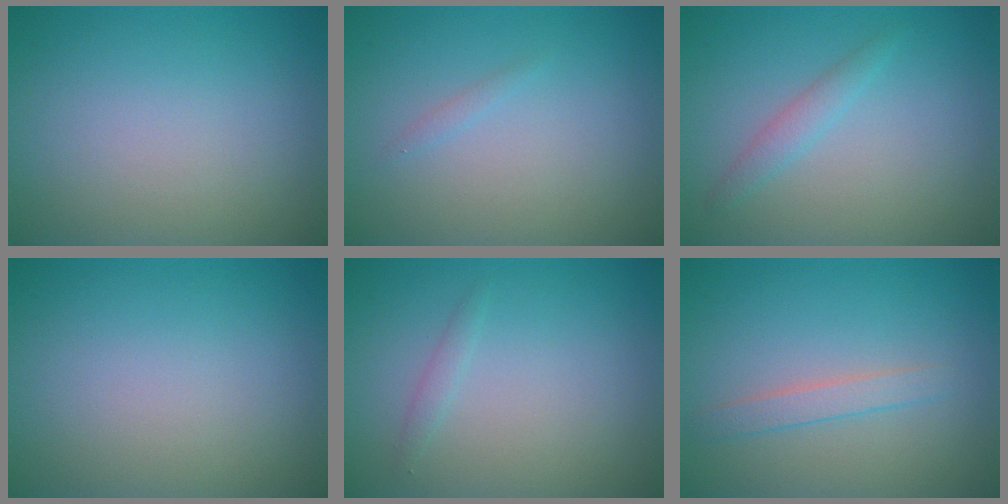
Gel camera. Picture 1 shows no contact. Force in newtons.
{"total": 1.1, "press": 1.1, "slide": 0.2}
{"total": 1.4, "press": 1.4, "slide": 0.1}
{"total": 0.0}
{"total": 0.8, "press": 0.8, "slide": 0.1}
{"total": 1.6, "press": 1.6, "slide": 0.1}